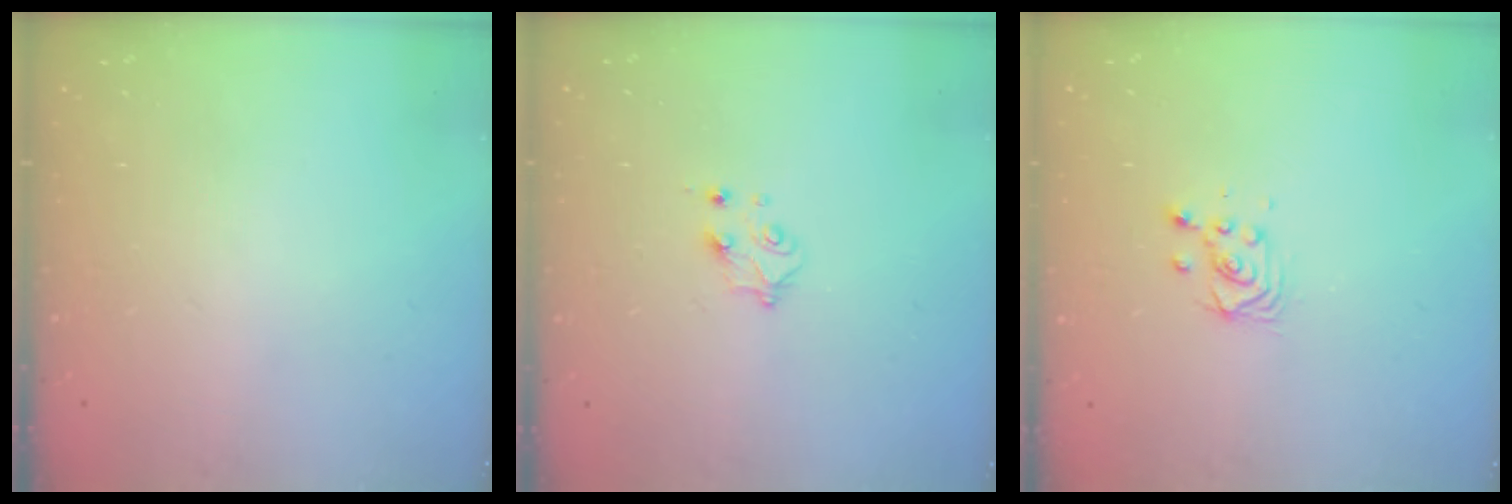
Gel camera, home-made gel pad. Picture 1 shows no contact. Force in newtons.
{"total": 4.4, "press": 4.4, "slide": 0.5}
{"total": 3.3, "press": 3.2, "slide": 0.6}